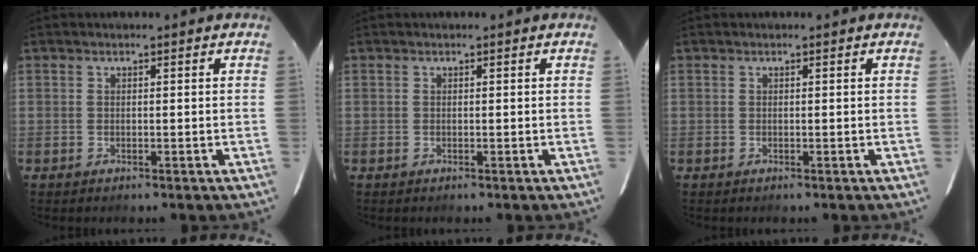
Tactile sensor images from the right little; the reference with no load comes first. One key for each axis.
{"total": 0.0}
{"total": 0.0}